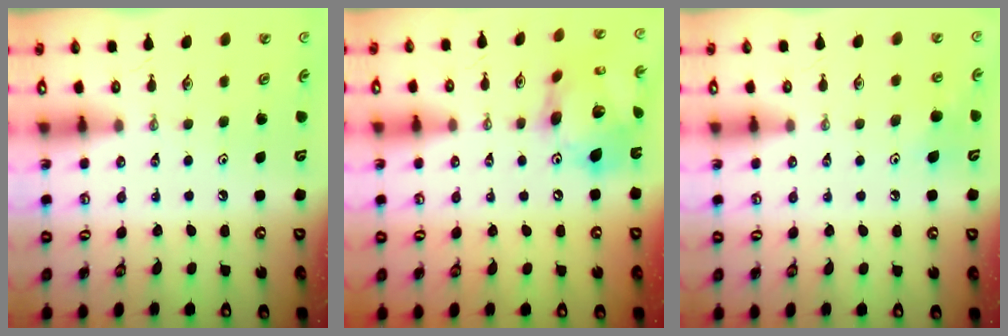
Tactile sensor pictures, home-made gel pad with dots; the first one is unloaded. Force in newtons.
{"total": 17.4, "press": 17.3, "slide": 2.0}
{"total": 8.1, "press": 8.1, "slide": 0.9}